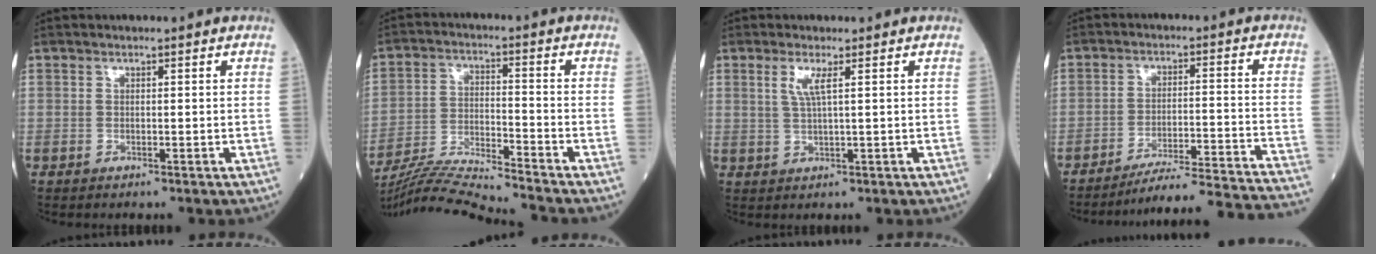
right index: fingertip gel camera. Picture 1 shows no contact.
{"total": 13.0, "force": [-12.3, -2.1, 3.5], "torque": [-0.059, -0.005, -0.218]}
{"total": 2.8, "force": [1.1, -0.1, 2.6], "torque": [-0.061, -0.002, 0.022]}
{"total": 21.1, "force": [-20.0, -2.3, 6.4], "torque": [-0.044, -0.025, -0.272]}